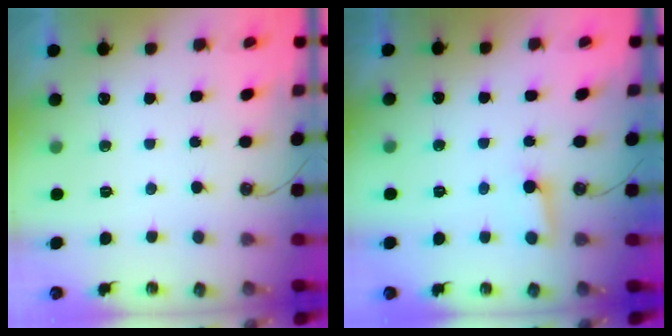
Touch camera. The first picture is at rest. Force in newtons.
{"total": 3.2, "press": 3.2, "slide": 0.3}